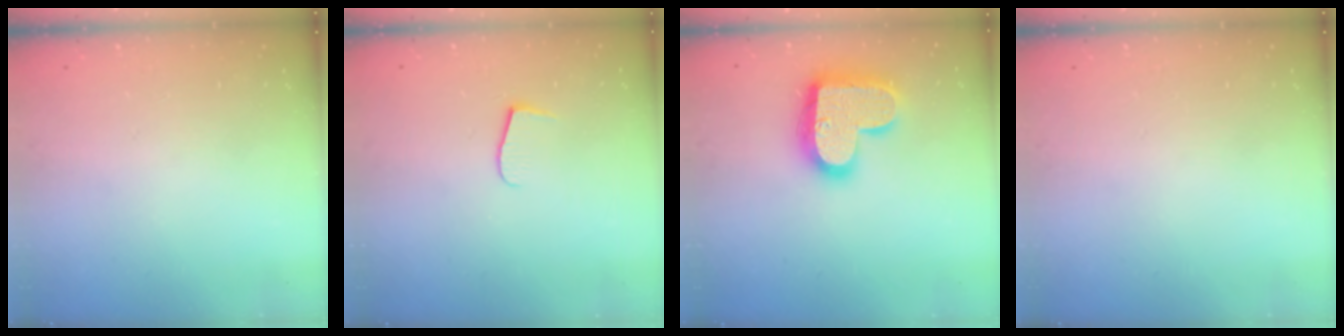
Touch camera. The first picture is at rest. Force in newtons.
{"total": 6.2, "press": 6.2, "slide": 0.4}
{"total": 18.9, "press": 18.9, "slide": 1.1}
{"total": 0.0}